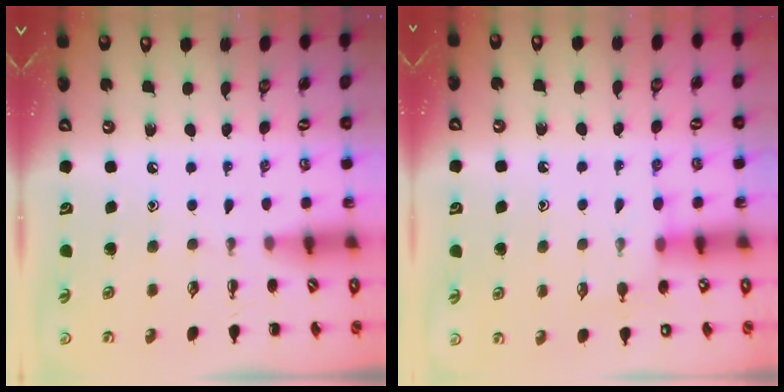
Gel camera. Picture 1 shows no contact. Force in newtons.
{"total": 7.5, "press": 7.4, "slide": 1.1}